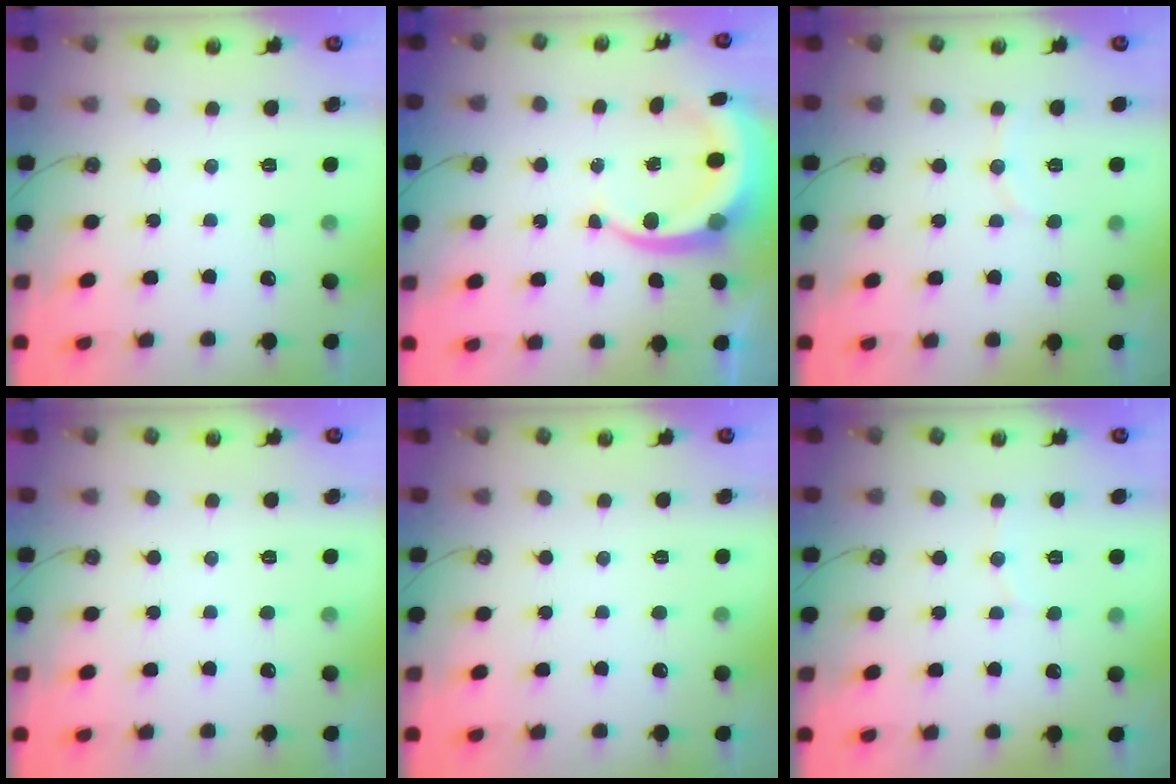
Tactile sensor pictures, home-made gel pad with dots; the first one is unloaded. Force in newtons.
{"total": 8.6, "press": 8.4, "slide": 1.5}
{"total": 5.8, "press": 5.4, "slide": 2.1}
{"total": 0.0}
{"total": 0.0}
{"total": 4.4, "press": 4.2, "slide": 1.2}